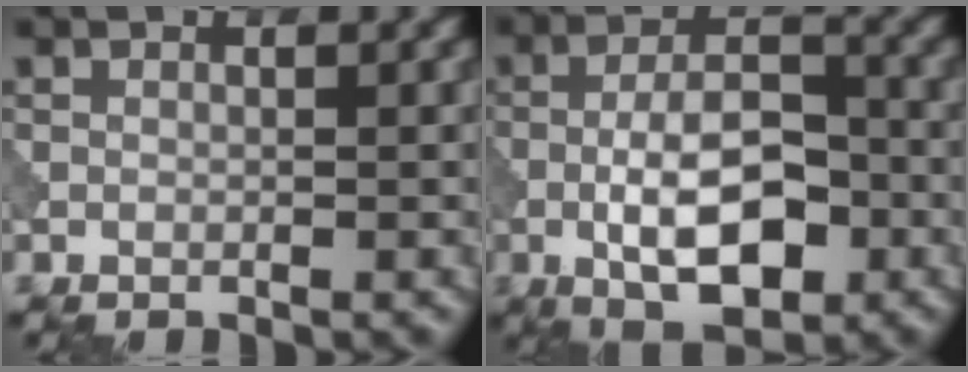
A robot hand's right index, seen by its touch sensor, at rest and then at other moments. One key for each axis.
{"total": 7.7, "fx": -2.3, "fy": 3.3, "fz": 6.5, "tx": -0.112, "ty": 0.007, "tz": -0.047}